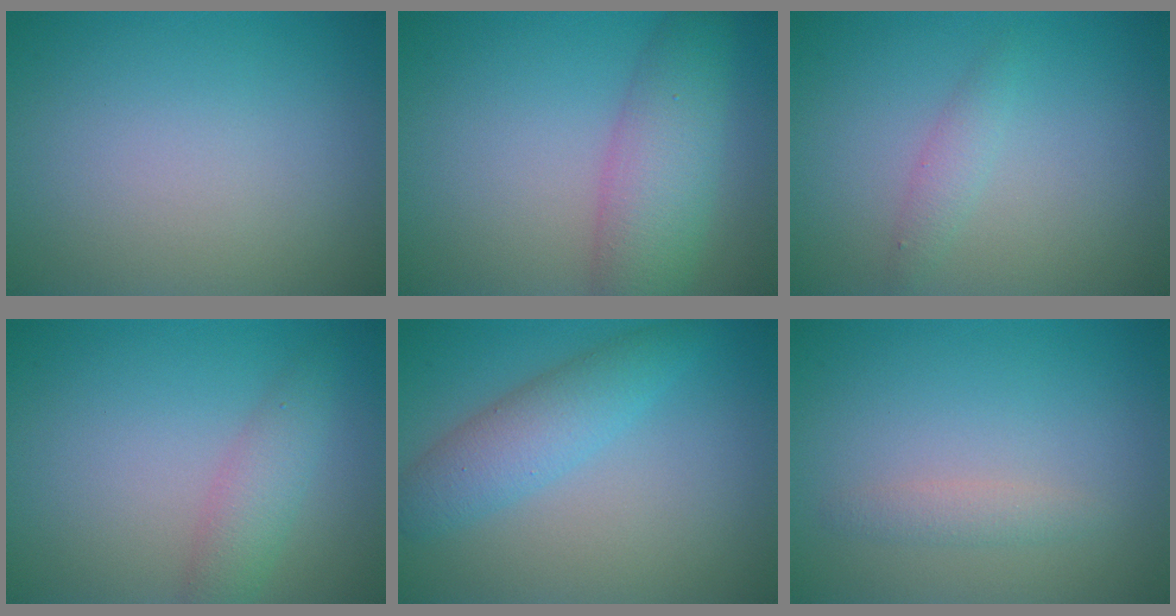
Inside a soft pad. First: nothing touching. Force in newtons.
{"total": 5.6, "press": 5.6, "slide": 0.2}
{"total": 1.4, "press": 1.4, "slide": 0.1}
{"total": 2.6, "press": 2.6, "slide": 0.0}
{"total": 3.8, "press": 3.8, "slide": 0.0}
{"total": 1.3, "press": 1.3, "slide": 0.0}